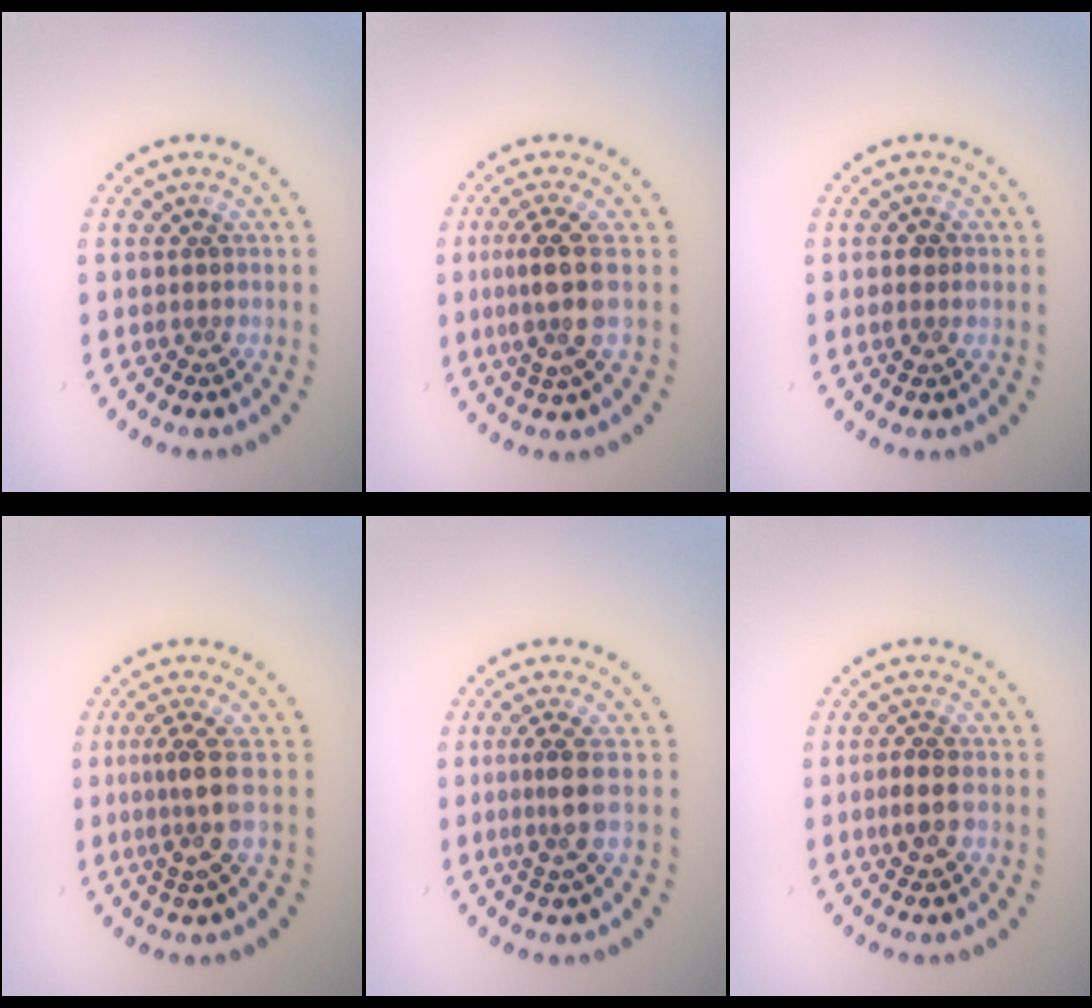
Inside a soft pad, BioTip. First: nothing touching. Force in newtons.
{"total": 3.7, "press": 2.8, "slide": 2.3}
{"total": 1.3, "press": 1.3, "slide": 0.2}
{"total": 2.9, "press": 2.2, "slide": 1.9}
{"total": 2.5, "press": 1.9, "slide": 1.6}
{"total": 2.4, "press": 2.4, "slide": 0.6}